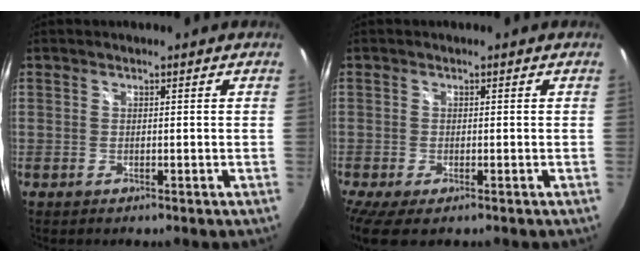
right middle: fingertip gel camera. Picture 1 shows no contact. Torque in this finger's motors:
{"motor_torque": [1.11, -1.03, 0.53, 0.17]}